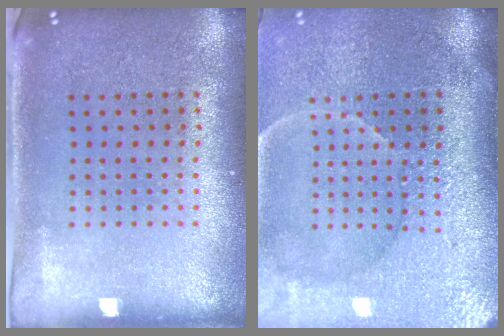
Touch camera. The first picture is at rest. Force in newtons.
{"total": 4.3, "press": 3.9, "slide": 1.9}